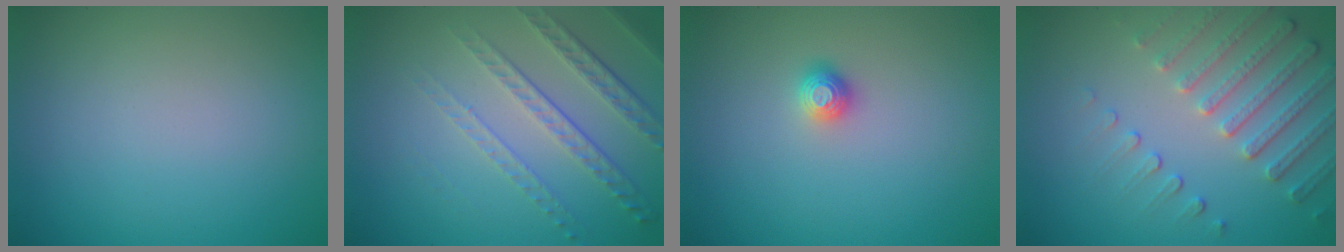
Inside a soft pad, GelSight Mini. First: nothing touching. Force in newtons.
{"total": 4.9, "press": 3.2, "slide": 3.7}
{"total": 1.1, "press": 1.0, "slide": 0.3}
{"total": 4.8, "press": 3.7, "slide": 3.1}